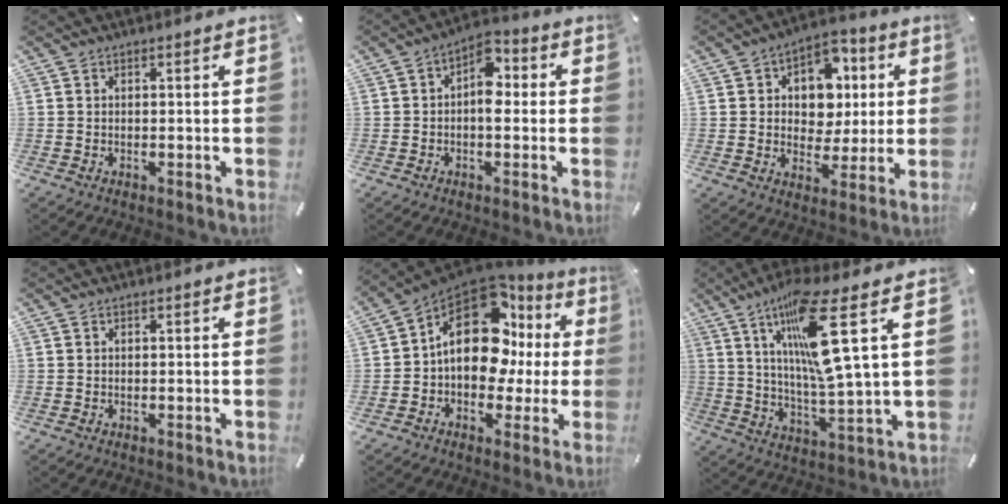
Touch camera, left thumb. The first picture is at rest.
{"total": 6.9, "force": [0.1, 4.1, 5.5], "torque": [-0.072, 0.001, -0.004]}
{"total": 9.8, "force": [1.8, 8.9, 3.8], "torque": [-0.051, -0.010, 0.033]}
{"total": 0.0}
{"total": 18.5, "force": [4.5, 11.7, 13.6], "torque": [-0.225, -0.025, 0.073]}
{"total": 17.3, "force": [8.0, 2.2, 15.2], "torque": [-0.309, -0.033, 0.111]}